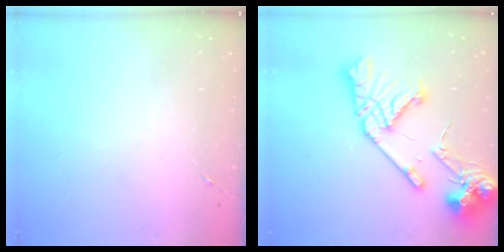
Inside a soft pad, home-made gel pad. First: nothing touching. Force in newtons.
{"total": 20.9, "press": 20.7, "slide": 2.5}